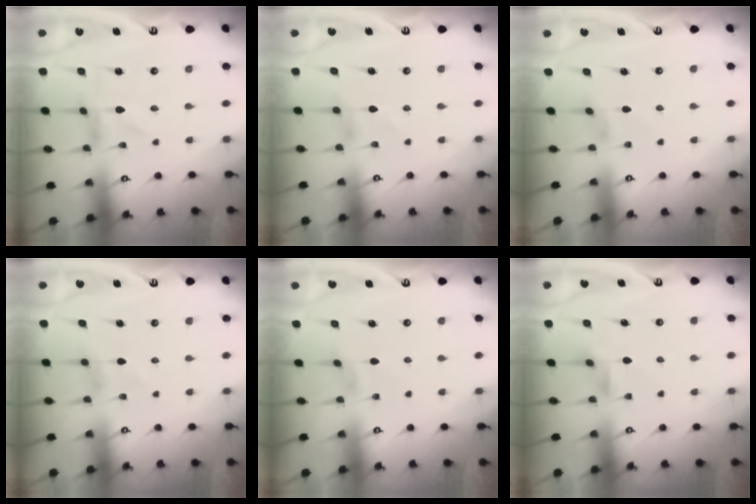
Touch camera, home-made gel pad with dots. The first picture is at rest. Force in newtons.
{"total": 0.0}
{"total": 0.7, "press": 0.6, "slide": 0.4}
{"total": 1.1, "press": 1.0, "slide": 0.4}
{"total": 0.7, "press": 0.6, "slide": 0.4}
{"total": 2.5, "press": 2.5, "slide": 0.4}